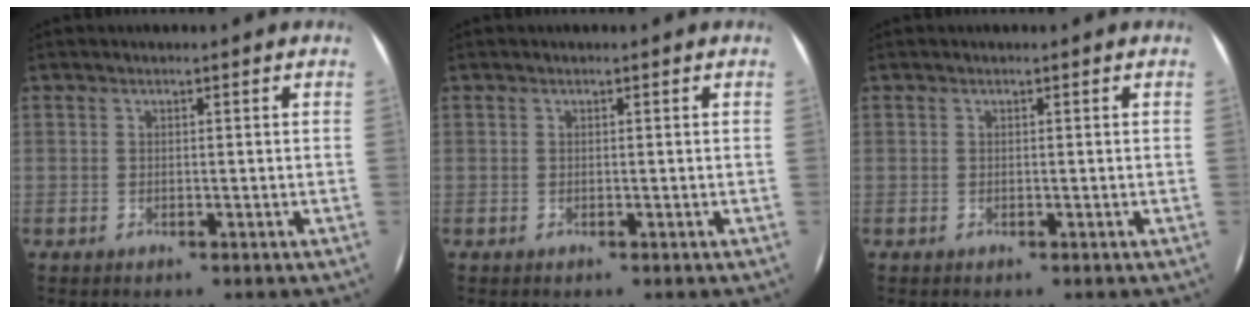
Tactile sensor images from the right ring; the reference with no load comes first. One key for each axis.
{"total": 0.0}
{"total": 0.0}